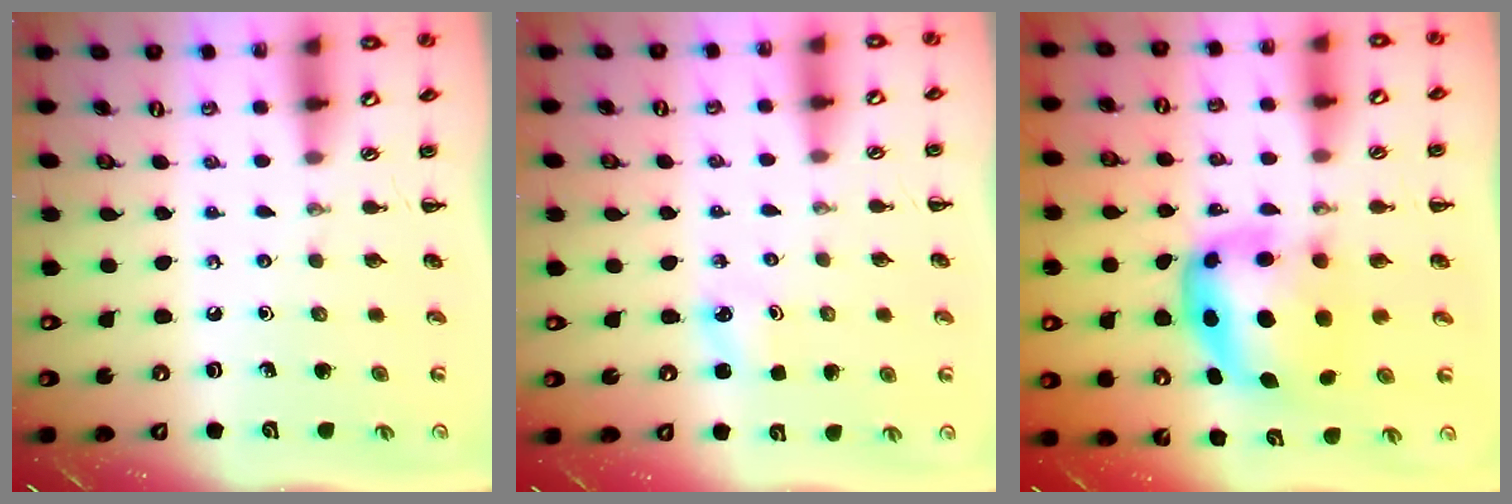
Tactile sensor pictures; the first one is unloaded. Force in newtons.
{"total": 2.5, "press": 2.4, "slide": 0.8}
{"total": 7.0, "press": 6.8, "slide": 1.6}